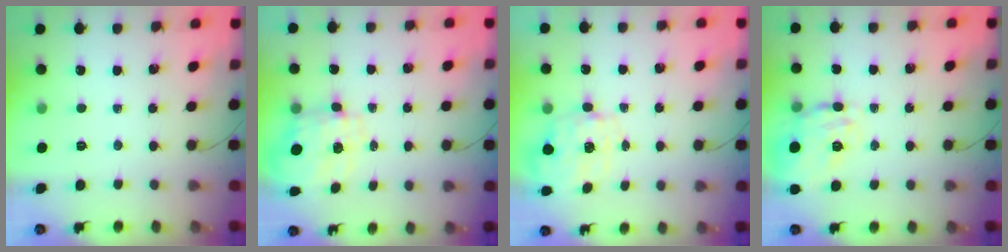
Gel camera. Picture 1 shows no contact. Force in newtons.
{"total": 3.5, "press": 3.4, "slide": 1.1}
{"total": 2.7, "press": 2.6, "slide": 0.8}
{"total": 17.2, "press": 17.2, "slide": 0.5}